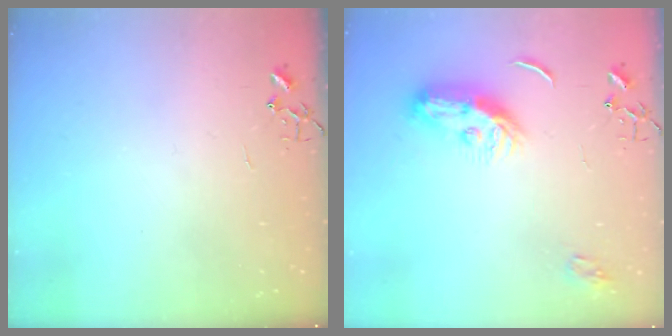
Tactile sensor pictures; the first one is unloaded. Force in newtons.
{"total": 10.6, "press": 10.6, "slide": 0.0}